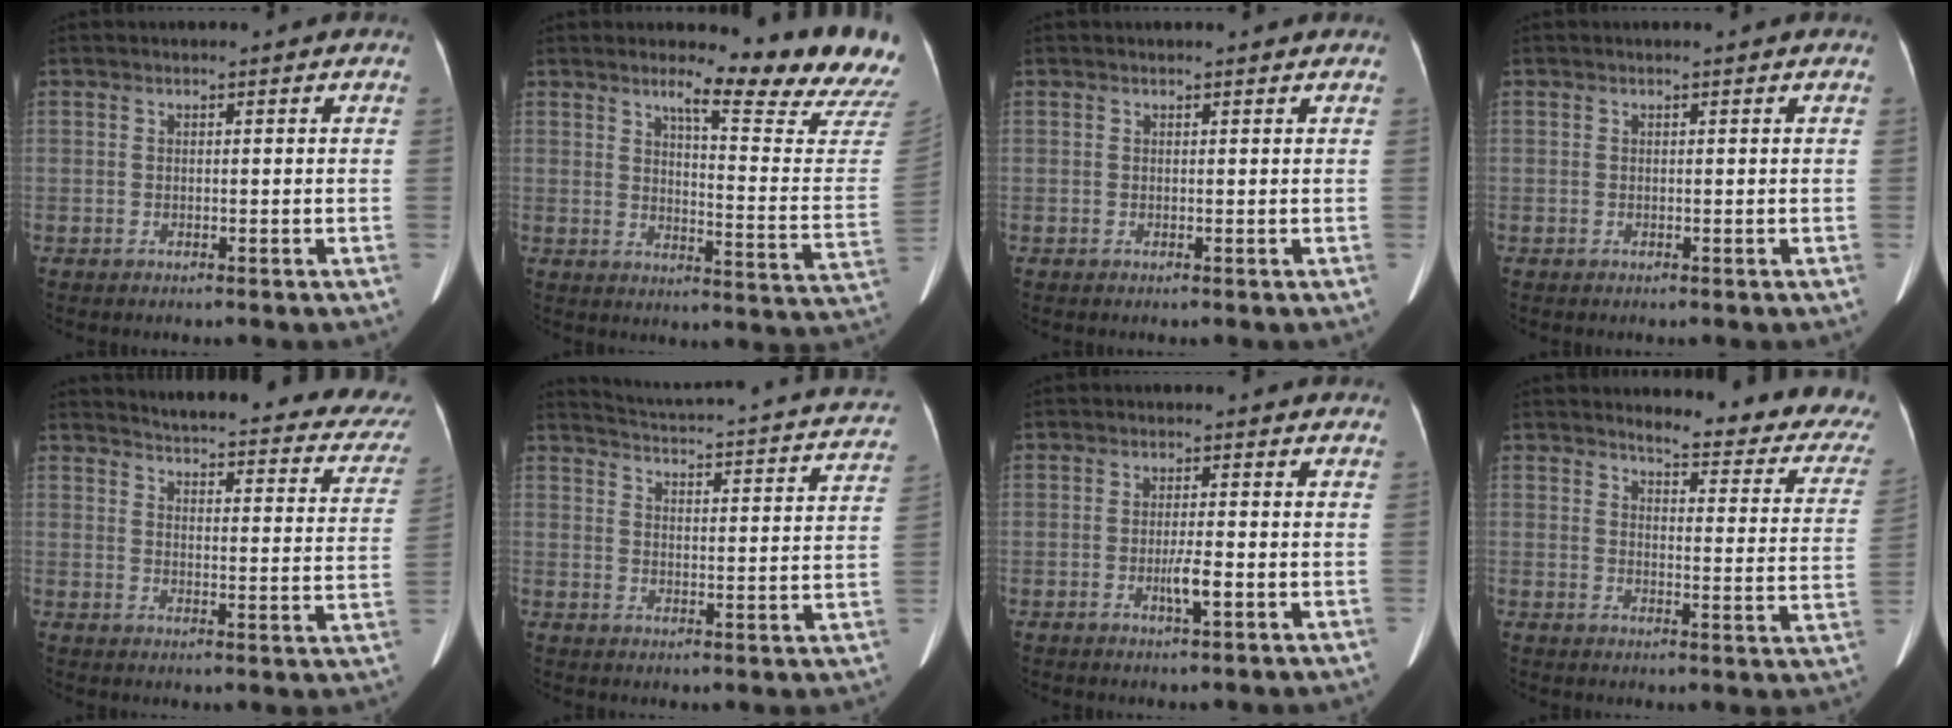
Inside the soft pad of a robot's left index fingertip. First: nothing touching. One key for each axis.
{"total": 15.7, "fx": 14.3, "fy": -0.9, "fz": 6.4, "tx": -0.093, "ty": -0.106, "tz": 0.166}
{"total": 1.1, "fx": 1.1, "fy": 0.2, "fz": 0.2, "tx": -0.013, "ty": 0.009, "tz": 0.012}
{"total": 0.0}
{"total": 25.5, "fx": 23.4, "fy": 5.0, "fz": 8.9, "tx": -0.112, "ty": -0.068, "tz": 0.255}
{"total": 22.4, "fx": 20.9, "fy": 2.6, "fz": 7.7, "tx": -0.119, "ty": -0.044, "tz": 0.247}
{"total": 2.7, "fx": -1.0, "fy": 0.1, "fz": 2.5, "tx": -0.049, "ty": -0.004, "tz": -0.016}
{"total": 16.4, "fx": 15.1, "fy": 2.8, "fz": 5.8, "tx": -0.044, "ty": -0.072, "tz": 0.149}